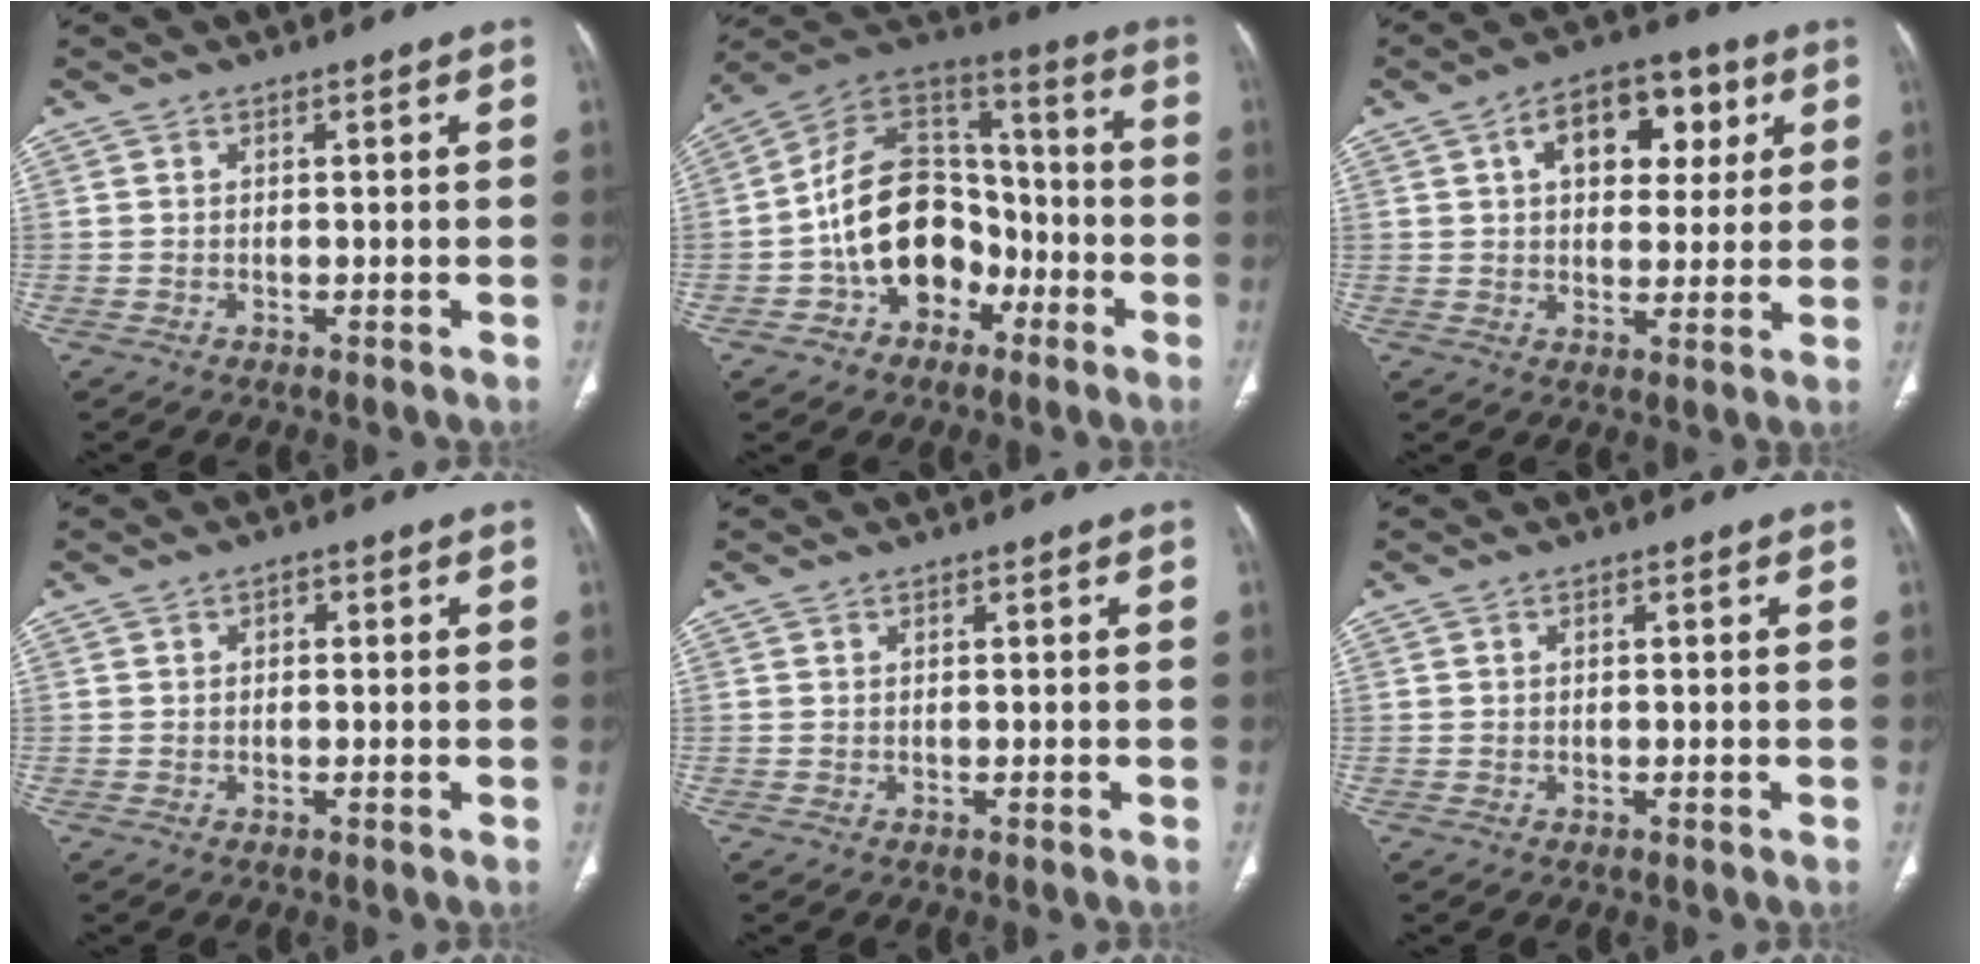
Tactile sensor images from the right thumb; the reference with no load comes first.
{"total": 18.0, "force": [-5.7, 13.2, 10.9], "torque": [-0.139, 0.069, -0.098]}
{"total": 13.3, "force": [4.5, 8.2, 9.5], "torque": [-0.097, 0.006, 0.065]}
{"total": 1.2, "force": [0.3, 0.9, 0.8], "torque": [-0.009, 0.006, 0.003]}
{"total": 0.0}
{"total": 0.0}